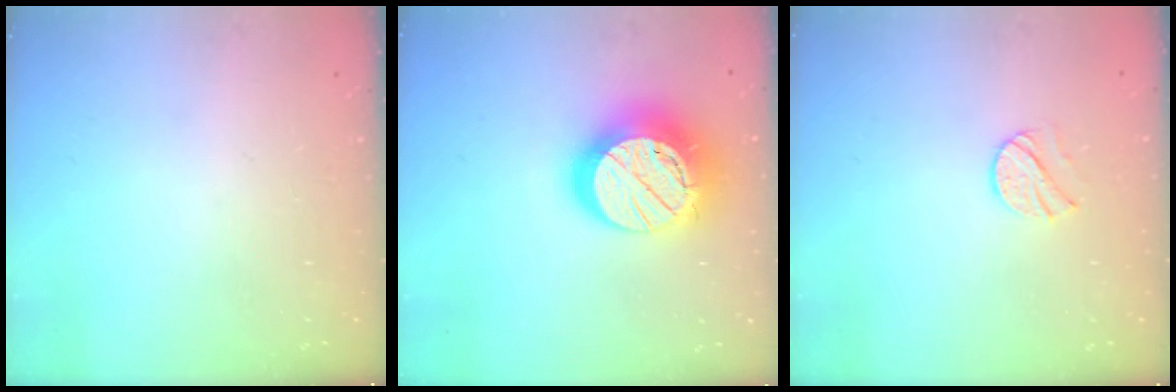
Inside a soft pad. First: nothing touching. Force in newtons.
{"total": 21.8, "press": 21.7, "slide": 1.5}
{"total": 7.6, "press": 7.6, "slide": 0.4}